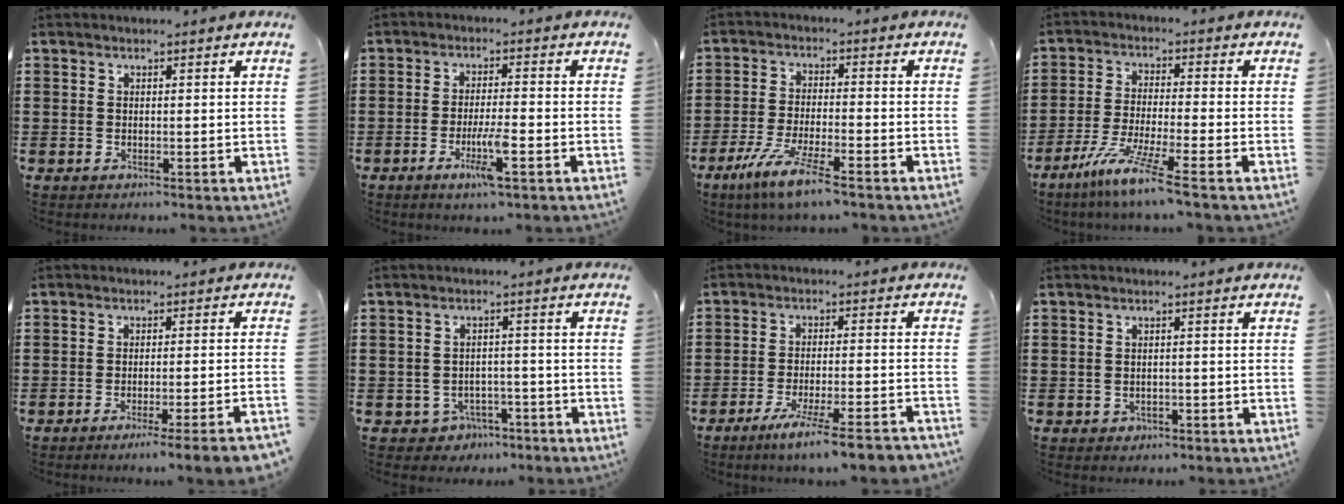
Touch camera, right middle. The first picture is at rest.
{"total": 5.3, "force": [-2.6, 0.5, 4.6], "torque": [-0.087, -0.009, -0.046]}
{"total": 7.0, "force": [-5.2, 0.2, 4.7], "torque": [-0.101, -0.016, -0.098]}
{"total": 7.5, "force": [-5.6, -0.4, 5.0], "torque": [-0.107, -0.020, -0.107]}
{"total": 3.6, "force": [-2.8, -0.8, 2.1], "torque": [-0.033, -0.016, -0.053]}
{"total": 2.8, "force": [-2.5, 1.2, 0.2], "torque": [-0.016, 0.001, -0.054]}
{"total": 6.4, "force": [-5.3, -0.6, 3.5], "torque": [-0.059, -0.015, -0.097]}
{"total": 0.8, "force": [-0.6, 0.5, 0.1], "torque": [-0.007, -0.002, -0.014]}